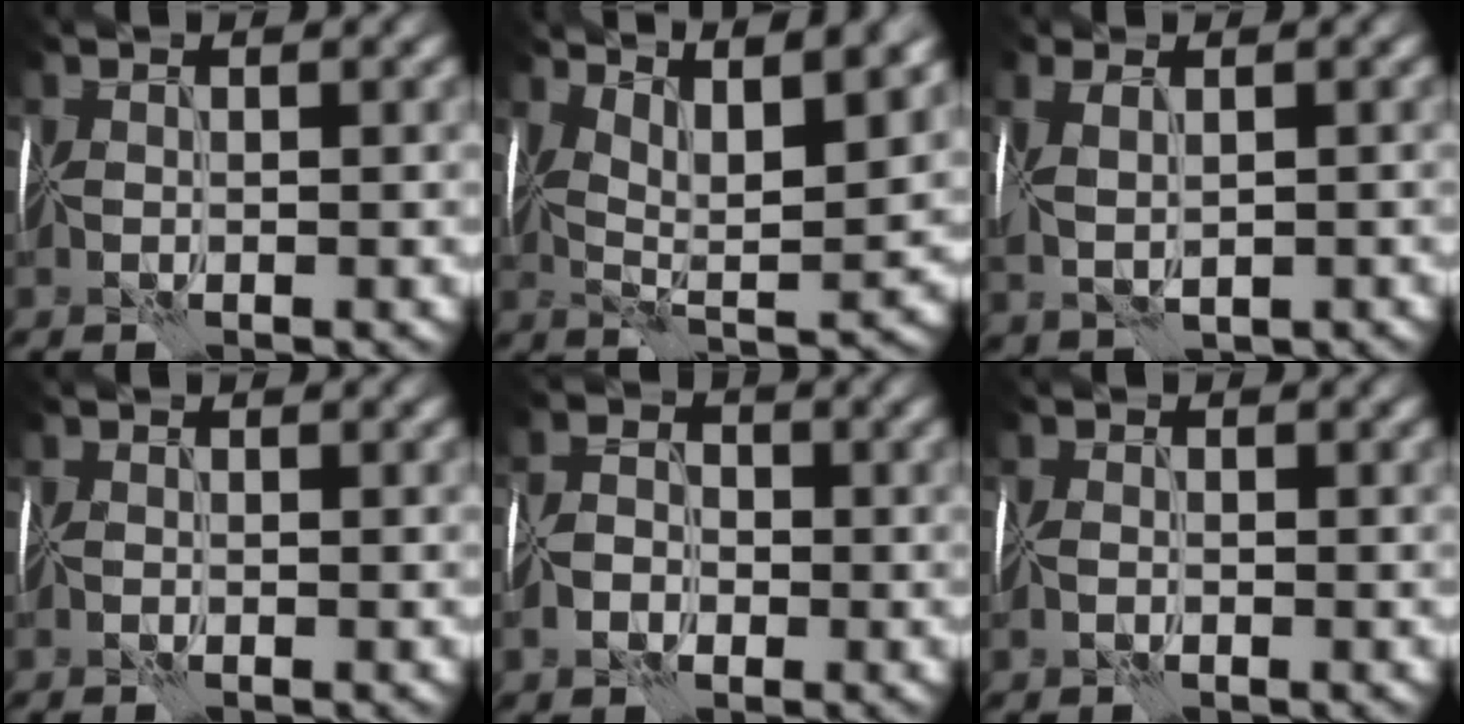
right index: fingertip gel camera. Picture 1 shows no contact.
{"total": 8.2, "force": [5.3, 1.8, 6.0], "torque": [-0.104, 0.008, 0.080]}
{"total": 4.2, "force": [0.3, 2.3, 3.4], "torque": [-0.075, 0.001, 0.019]}
{"total": 0.5, "force": [-0.5, -0.1, 0.0], "torque": [-0.001, -0.003, -0.010]}
{"total": 2.9, "force": [-1.1, 2.2, 1.5], "torque": [-0.025, 0.007, -0.025]}
{"total": 0.9, "force": [-0.7, 0.4, 0.4], "torque": [-0.012, 0.000, -0.019]}